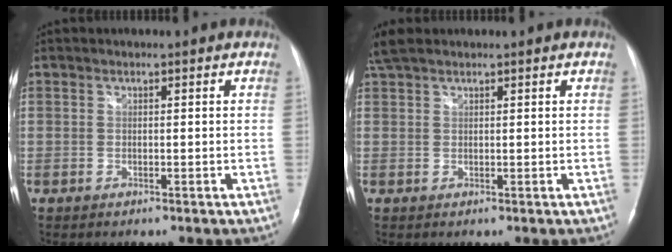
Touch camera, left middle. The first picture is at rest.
{"total": 3.4, "force": [2.8, 1.0, 1.6], "torque": [-0.041, 0.022, 0.059]}